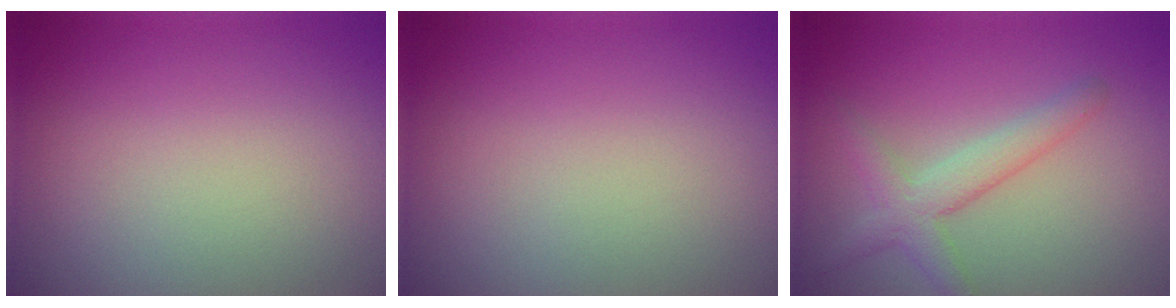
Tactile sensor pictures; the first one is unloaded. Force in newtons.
{"total": 0.0}
{"total": 3.2, "press": 3.2, "slide": 0.2}